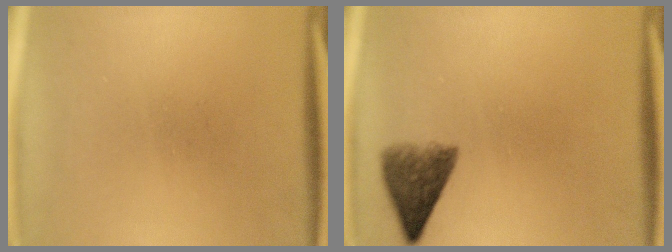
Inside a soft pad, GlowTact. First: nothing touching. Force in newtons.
{"total": 5.5}